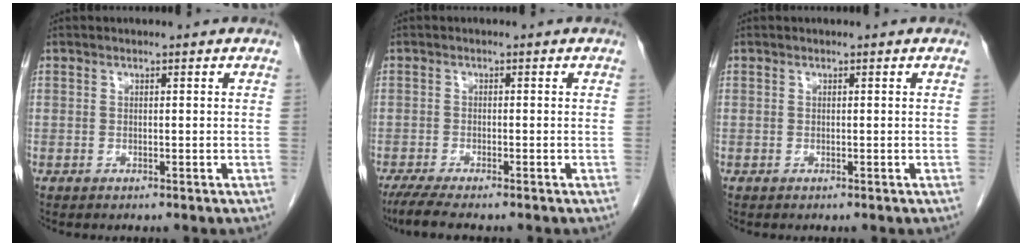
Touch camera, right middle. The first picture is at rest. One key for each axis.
{"total": 4.8, "fx": -3.9, "fy": 0.2, "fz": 2.9, "tx": -0.054, "ty": -0.014, "tz": -0.066}
{"total": 0.0}